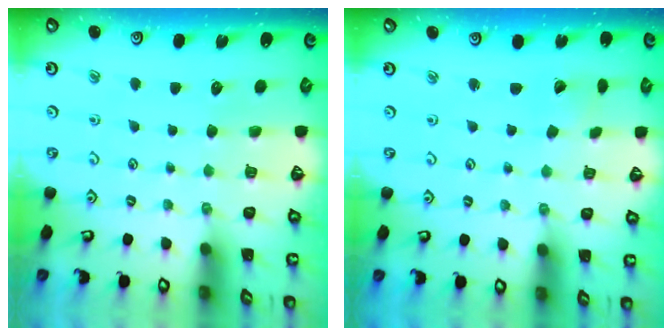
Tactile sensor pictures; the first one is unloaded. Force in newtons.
{"total": 1.4, "press": 1.4, "slide": 0.2}